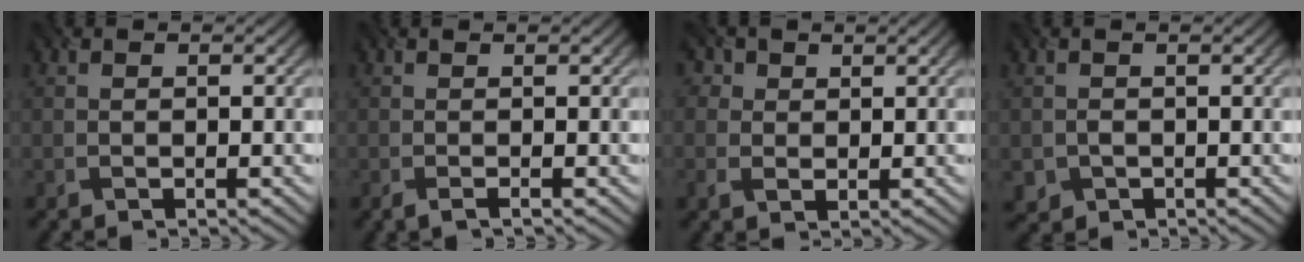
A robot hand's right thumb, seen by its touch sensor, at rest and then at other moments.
{"total": 1.1, "force": [-0.2, 0.1, 1.1], "torque": [-0.020, -0.003, -0.006]}
{"total": 3.0, "force": [0.9, 2.6, 1.4], "torque": [-0.035, 0.000, 0.015]}
{"total": 1.5, "force": [-0.4, 1.3, 0.6], "torque": [-0.017, -0.007, -0.005]}